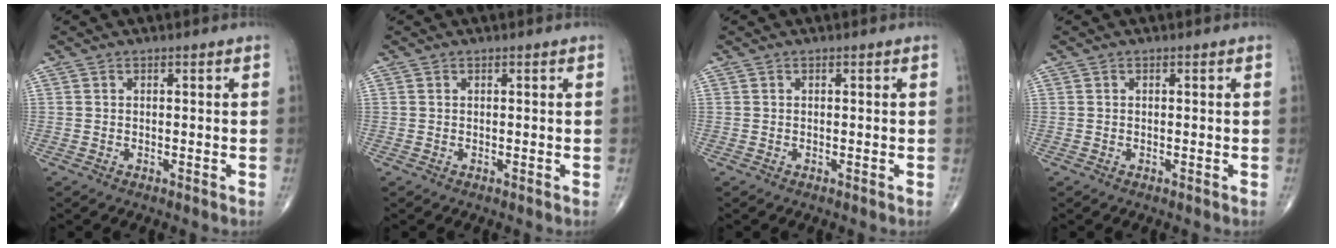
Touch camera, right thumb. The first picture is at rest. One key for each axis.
{"total": 0.0}
{"total": 0.0}
{"total": 0.0}